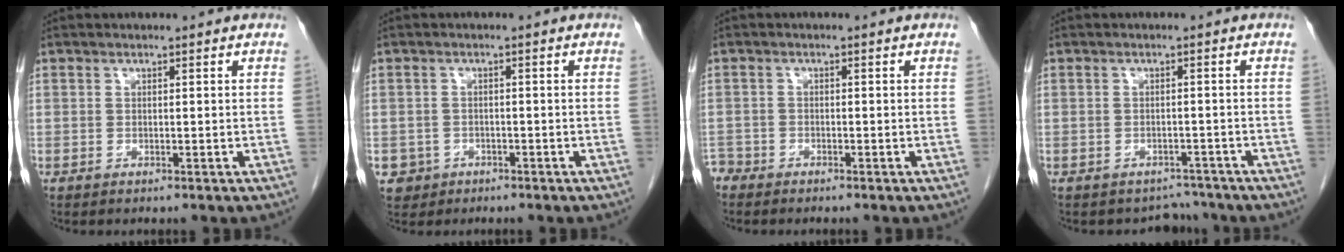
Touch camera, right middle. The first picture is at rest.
{"total": 3.0, "force": [-1.5, 2.6, 0.0], "torque": [0.000, 0.010, -0.022]}
{"total": 2.4, "force": [-2.3, 0.9, -0.1], "torque": [0.001, -0.003, -0.043]}
{"total": 3.1, "force": [-2.7, 1.2, -0.6], "torque": [0.009, 0.009, -0.037]}